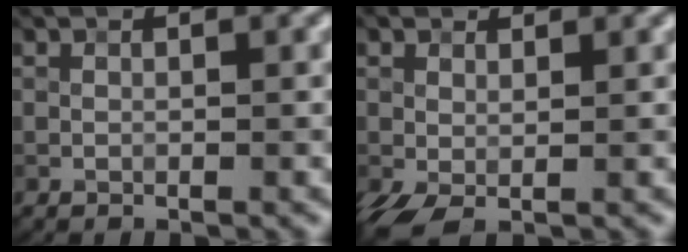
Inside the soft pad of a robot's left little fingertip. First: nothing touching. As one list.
[{"total": 2.8, "force": [0.0, 1.9, 2.0], "torque": [-0.055, -0.001, -0.008]}]